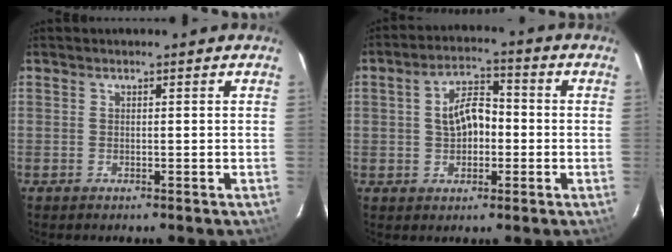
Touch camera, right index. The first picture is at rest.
{"total": 7.4, "force": [-0.4, 4.6, 5.7], "torque": [-0.106, 0.024, 0.002]}